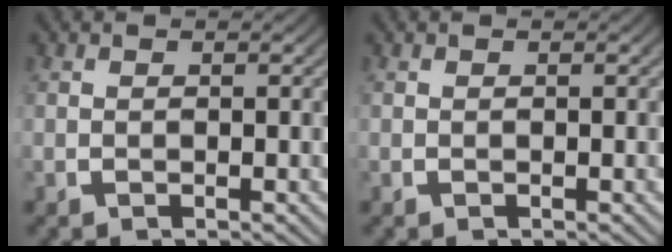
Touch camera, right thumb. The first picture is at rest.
{"total": 0.0}